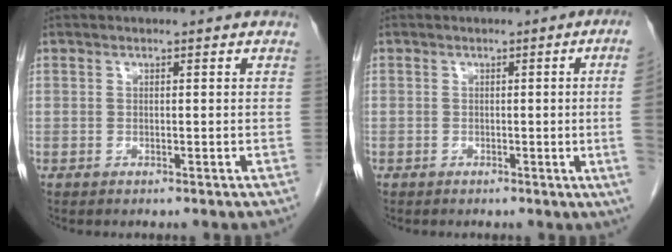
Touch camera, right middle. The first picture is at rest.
{"total": 5.9, "force": [-0.3, -2.2, 5.4], "torque": [-0.052, -0.010, -0.004]}